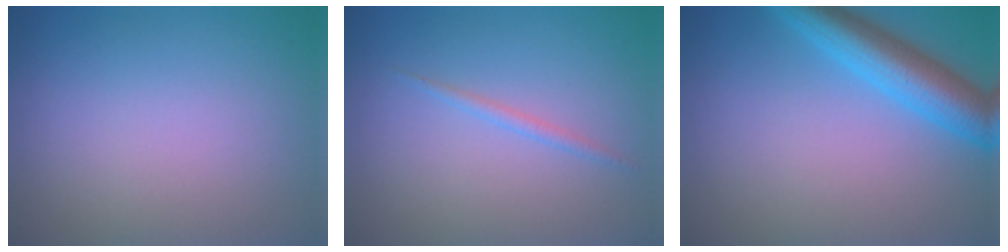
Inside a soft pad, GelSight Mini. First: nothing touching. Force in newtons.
{"total": 0.9, "press": 0.9, "slide": 0.1}
{"total": 5.7, "press": 5.7, "slide": 0.3}